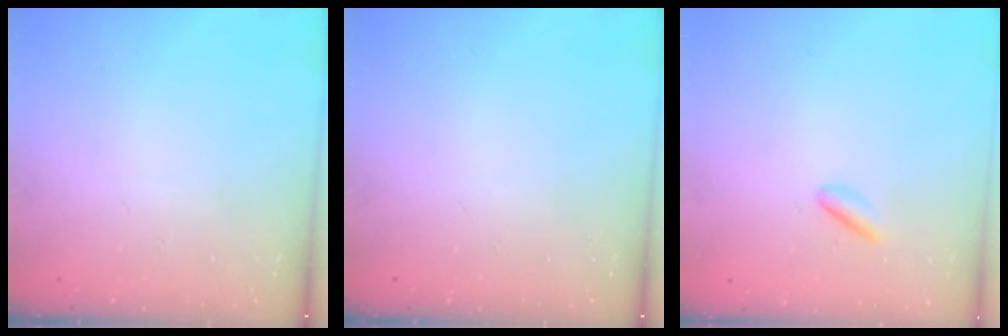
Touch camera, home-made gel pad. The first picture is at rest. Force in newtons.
{"total": 0.0}
{"total": 2.2, "press": 2.1, "slide": 0.6}